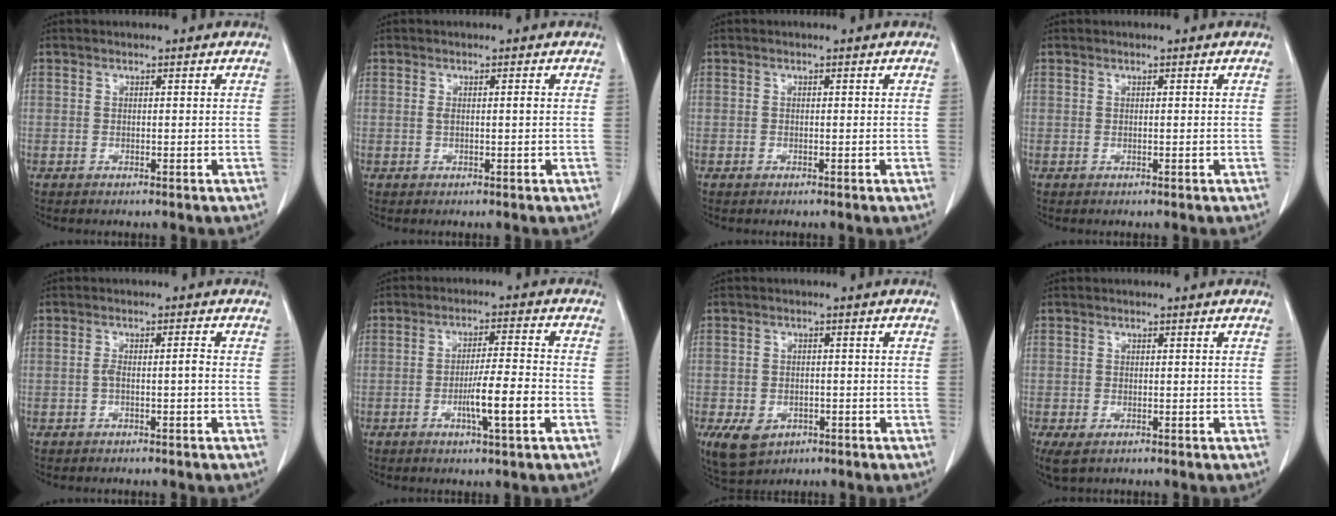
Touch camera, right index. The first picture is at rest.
{"total": 1.8, "force": [0.1, 0.7, 1.7], "torque": [-0.040, 0.007, 0.005]}
{"total": 0.6, "force": [-0.2, 0.4, 0.3], "torque": [-0.008, 0.003, -0.004]}
{"total": 0.0}
{"total": 2.7, "force": [-0.8, 0.6, 2.5], "torque": [-0.050, 0.011, -0.010]}
{"total": 7.9, "force": [-2.8, 0.4, 7.4], "torque": [-0.124, 0.000, -0.046]}
{"total": 8.5, "force": [-4.1, 6.2, 4.2], "torque": [-0.091, 0.004, -0.054]}
{"total": 4.9, "force": [-2.4, 2.8, 3.2], "torque": [-0.075, -0.007, -0.035]}